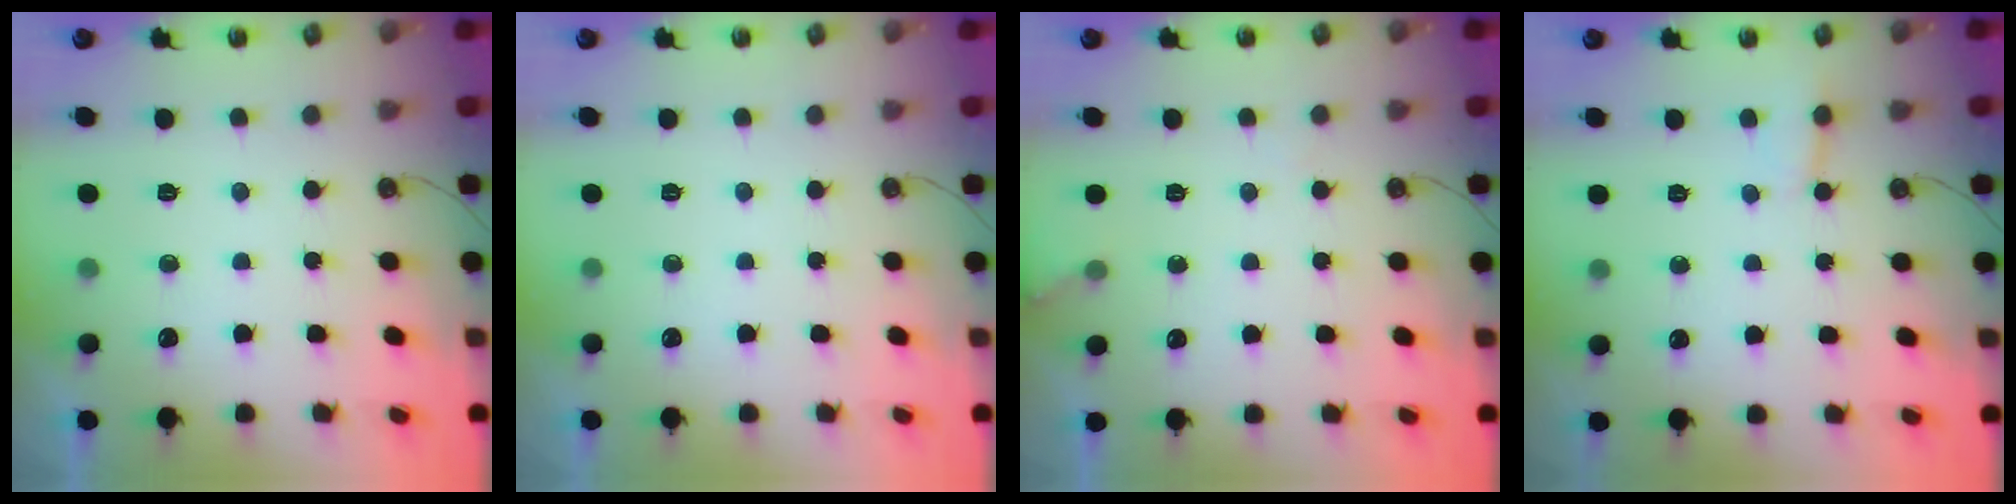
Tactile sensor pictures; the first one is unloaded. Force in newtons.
{"total": 0.0}
{"total": 5.5, "press": 5.5, "slide": 0.2}
{"total": 3.4, "press": 3.3, "slide": 0.8}